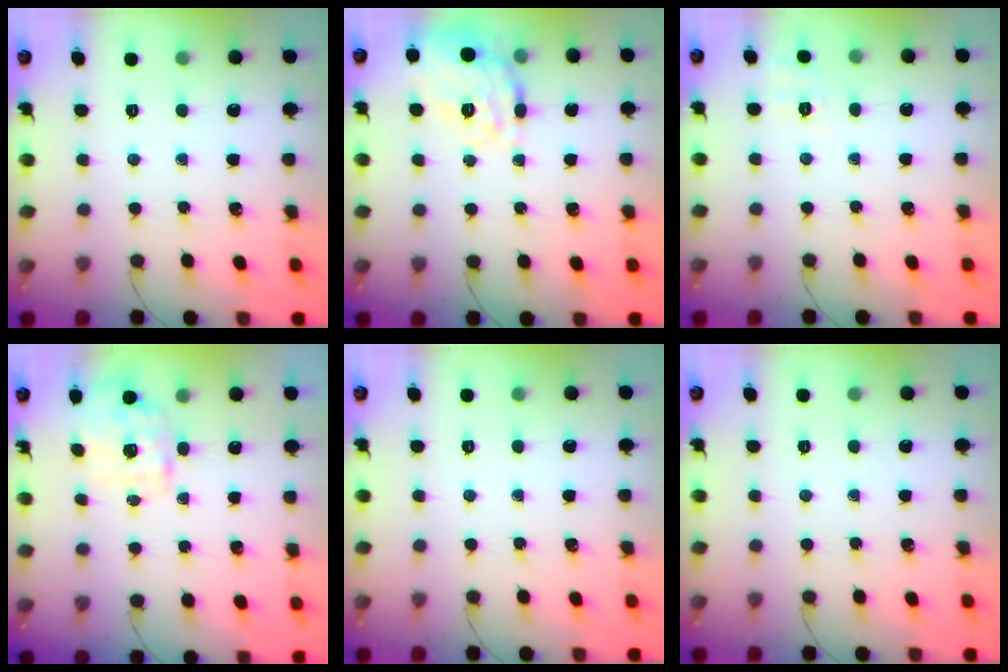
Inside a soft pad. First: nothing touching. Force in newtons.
{"total": 14.7, "press": 14.6, "slide": 0.8}
{"total": 1.9, "press": 0.6, "slide": 1.9}
{"total": 2.2, "press": 2.1, "slide": 0.4}
{"total": 0.0}
{"total": 0.0}